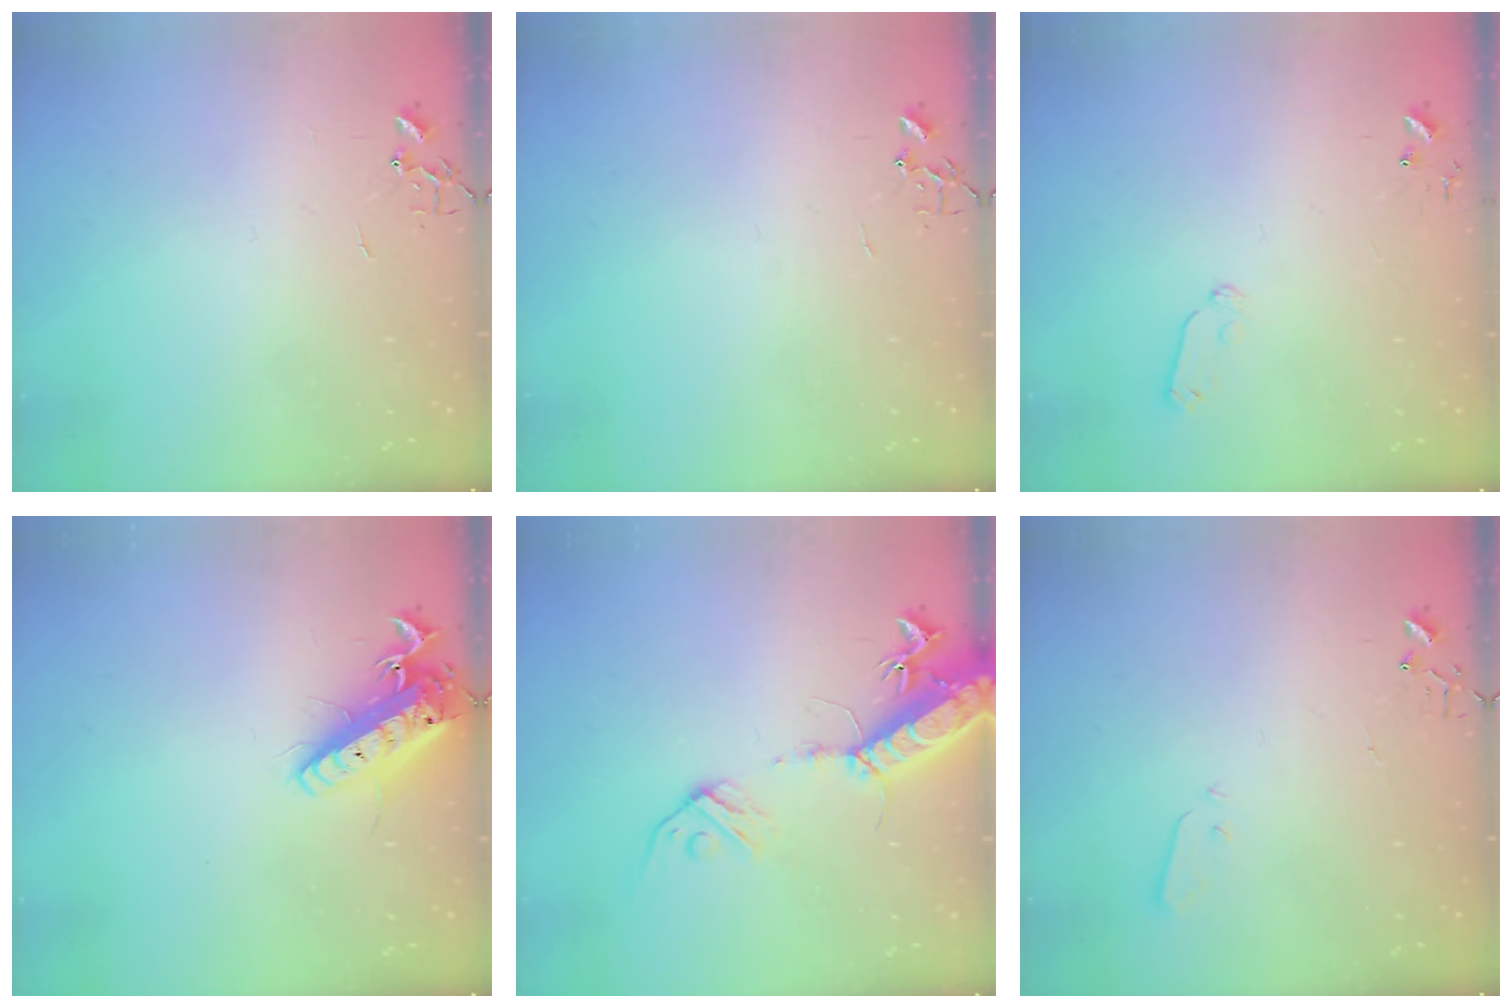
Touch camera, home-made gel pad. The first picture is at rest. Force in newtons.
{"total": 0.0}
{"total": 5.9, "press": 5.9, "slide": 0.8}
{"total": 15.2, "press": 14.9, "slide": 3.0}
{"total": 16.9, "press": 16.5, "slide": 3.8}
{"total": 3.0, "press": 3.0, "slide": 0.3}